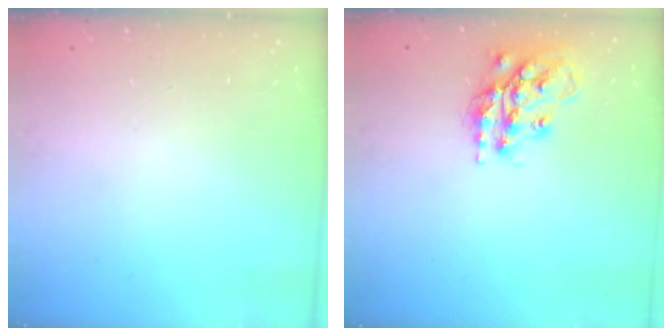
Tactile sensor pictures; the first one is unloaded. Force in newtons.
{"total": 16.1, "press": 16.0, "slide": 1.3}